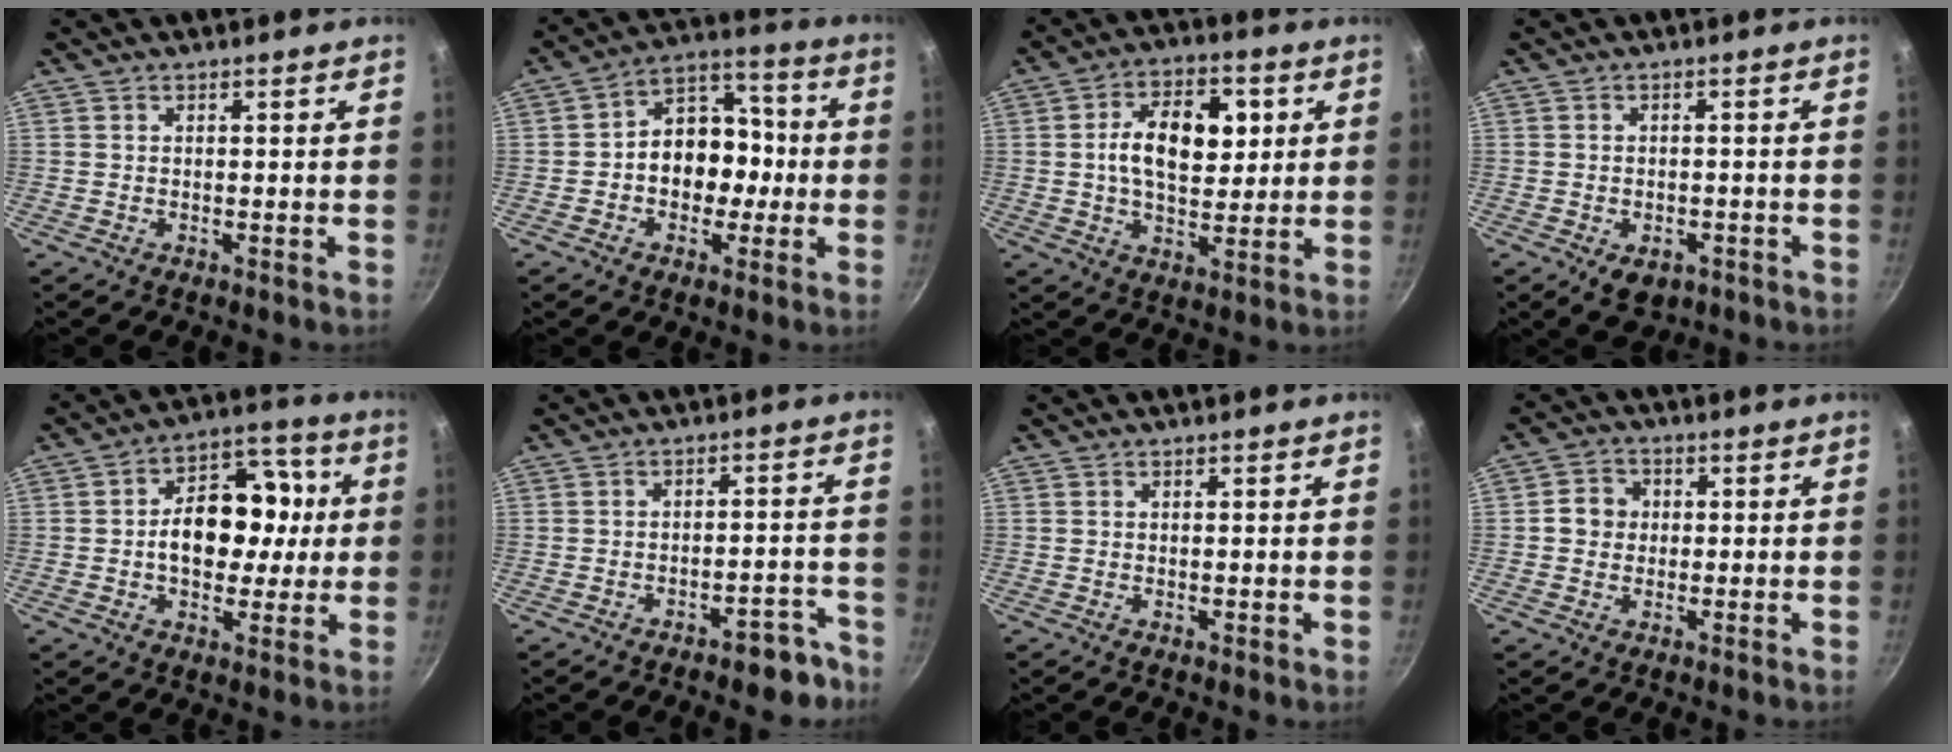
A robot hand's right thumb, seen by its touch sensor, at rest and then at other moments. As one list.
[{"total": 12.9, "force": [-1.1, 9.4, 8.8], "torque": [-0.086, 0.045, -0.027]}, {"total": 13.3, "force": [2.4, 7.9, 10.4], "torque": [-0.143, 0.002, 0.036]}, {"total": 5.1, "force": [-2.5, 3.3, 2.9], "torque": [-0.035, 0.010, -0.028]}, {"total": 15.3, "force": [0.5, 10.3, 11.2], "torque": [-0.121, 0.032, 0.003]}, {"total": 6.4, "force": [-4.6, 2.6, 3.6], "torque": [-0.030, 0.044, -0.056]}, {"total": 0.8, "force": [0.2, 0.1, 0.7], "torque": [-0.011, -0.005, 0.003]}, {"total": 4.8, "force": [0.3, 4.4, 2.1], "torque": [-0.020, 0.011, -0.001]}]